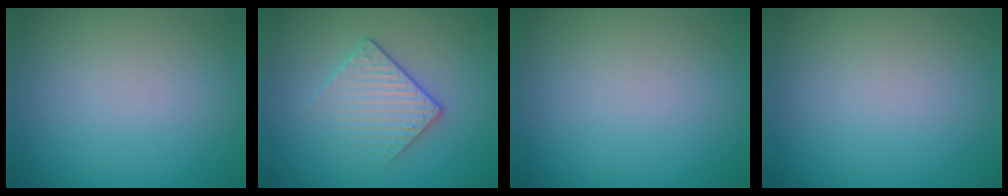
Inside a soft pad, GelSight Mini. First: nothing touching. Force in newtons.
{"total": 3.1, "press": 2.9, "slide": 1.1}
{"total": 0.0}
{"total": 0.0}